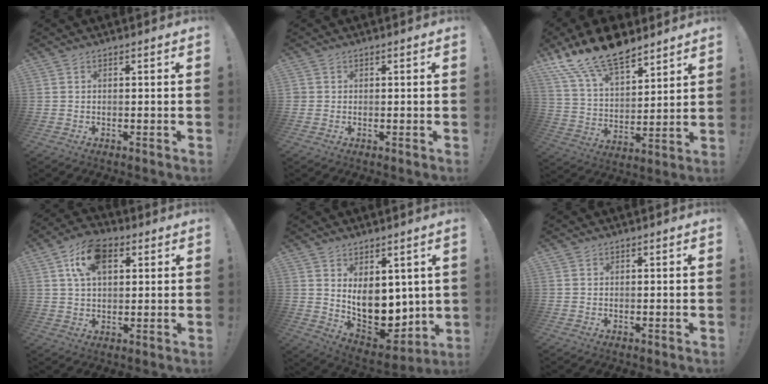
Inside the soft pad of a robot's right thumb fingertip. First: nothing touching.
{"total": 0.9, "force": [0.1, 0.9, 0.2], "torque": [-0.008, 0.003, 0.003]}
{"total": 17.0, "force": [12.9, 7.2, 8.5], "torque": [-0.162, -0.086, 0.238]}
{"total": 11.8, "force": [5.0, 7.0, 8.1], "torque": [-0.130, 0.005, 0.094]}
{"total": 12.8, "force": [1.7, 9.6, 8.4], "torque": [-0.121, -0.035, 0.047]}
{"total": 1.2, "force": [0.5, 1.1, 0.1], "torque": [0.007, -0.006, 0.008]}